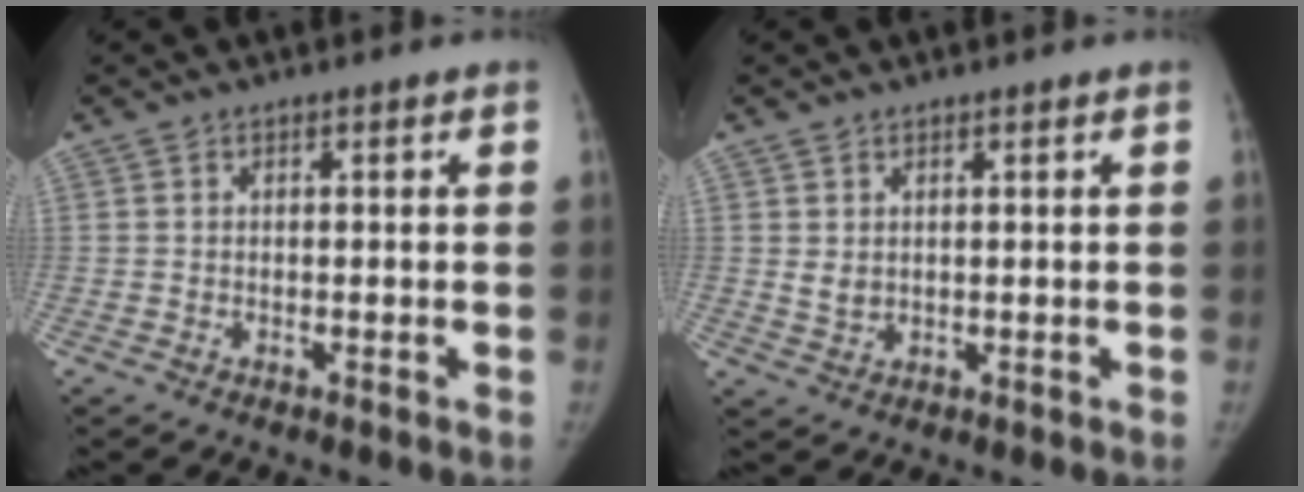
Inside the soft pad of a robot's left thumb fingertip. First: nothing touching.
{"total": 2.1, "force": [0.8, 1.5, 1.2], "torque": [-0.014, -0.010, 0.024]}